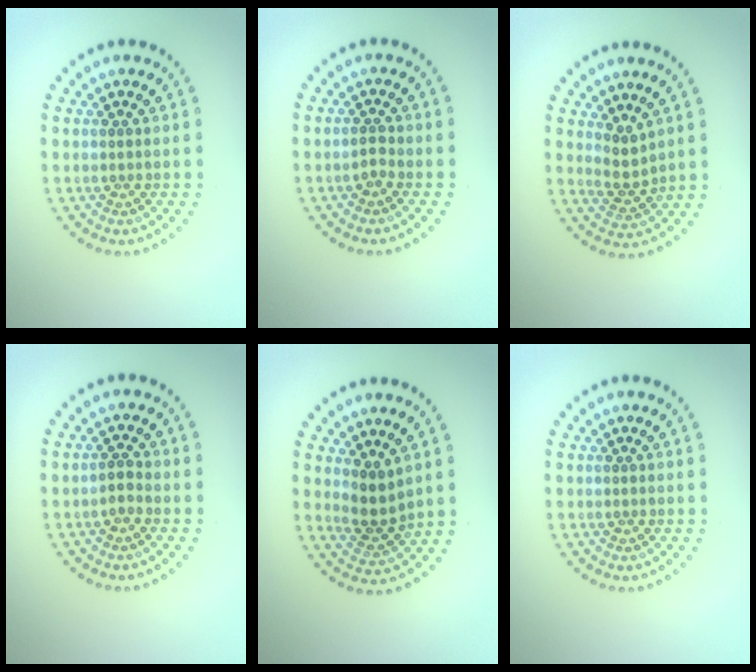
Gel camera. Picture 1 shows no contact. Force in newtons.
{"total": 1.0, "press": 1.0, "slide": 0.4}
{"total": 2.1, "press": 1.7, "slide": 1.2}
{"total": 1.1, "press": 0.9, "slide": 0.6}
{"total": 2.6, "press": 2.1, "slide": 1.6}
{"total": 0.0}